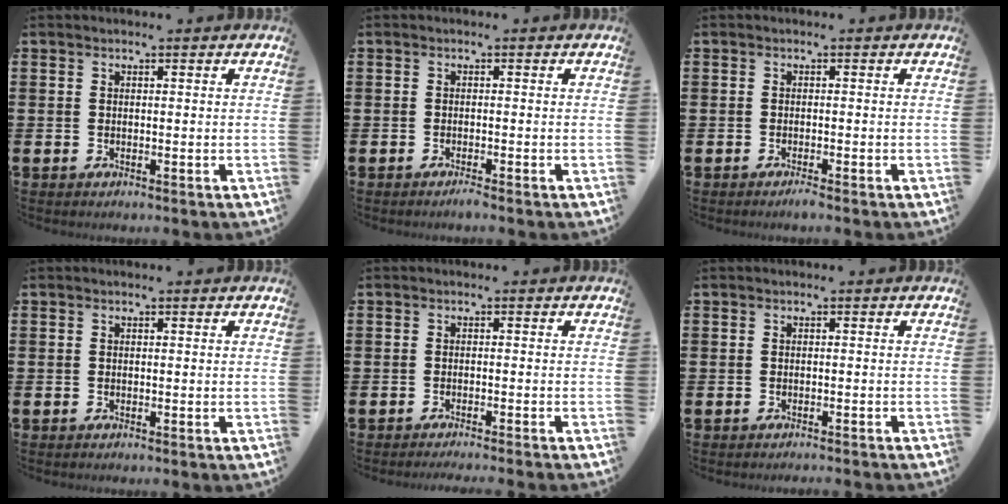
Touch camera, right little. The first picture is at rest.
{"total": 1.0, "force": [-0.8, 0.0, 0.6], "torque": [-0.009, -0.004, -0.015]}
{"total": 1.0, "force": [-0.7, 0.0, 0.7], "torque": [-0.011, -0.003, -0.014]}
{"total": 0.0}
{"total": 1.0, "force": [-0.9, -0.3, 0.1], "torque": [0.000, 0.000, -0.019]}
{"total": 0.6, "force": [-0.6, -0.1, 0.0], "torque": [0.000, -0.001, -0.012]}